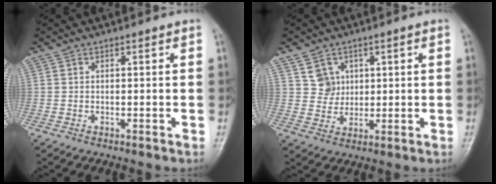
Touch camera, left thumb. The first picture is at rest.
{"total": 4.4, "force": [1.8, 4.0, 0.6], "torque": [0.014, -0.010, 0.034]}